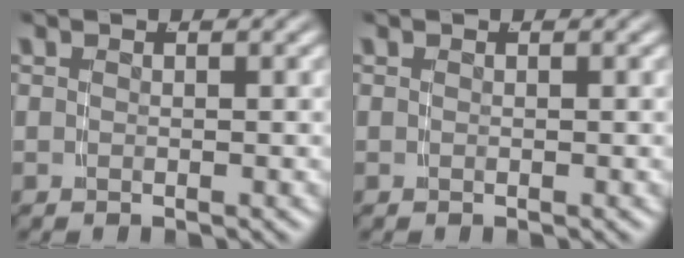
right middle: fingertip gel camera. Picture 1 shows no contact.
{"total": 0.0}